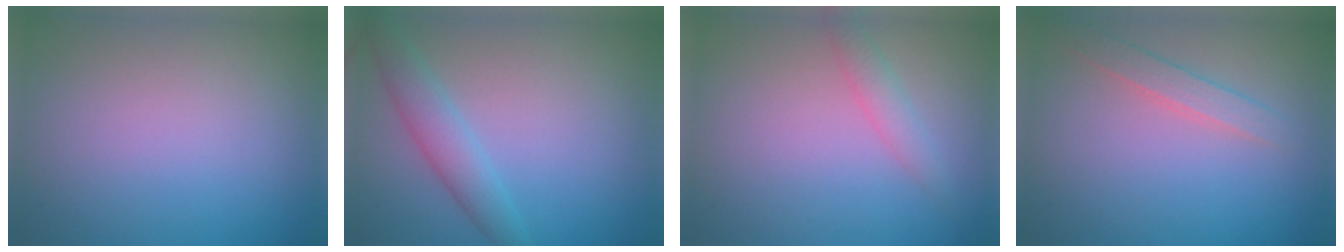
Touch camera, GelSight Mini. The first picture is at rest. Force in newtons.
{"total": 3.0, "press": 3.0, "slide": 0.1}
{"total": 1.7, "press": 1.7, "slide": 0.1}
{"total": 2.0, "press": 2.0, "slide": 0.0}